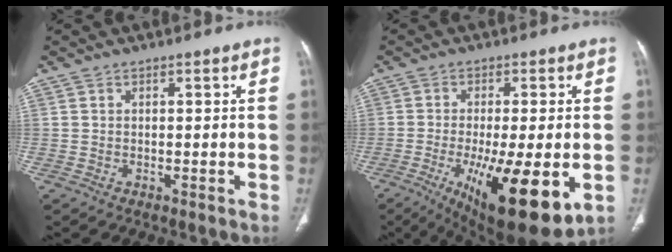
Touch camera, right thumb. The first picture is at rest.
{"total": 18.4, "force": [-5.6, 5.3, 16.7], "torque": [-0.241, -0.027, -0.068]}